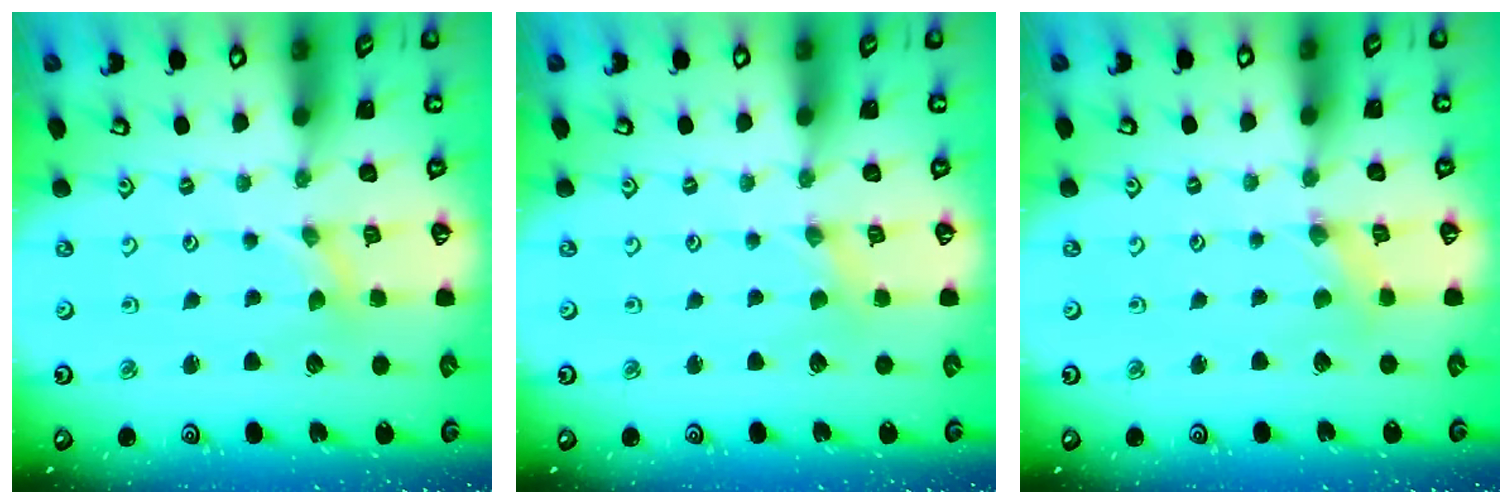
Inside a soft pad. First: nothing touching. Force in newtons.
{"total": 0.0}
{"total": 1.4, "press": 1.3, "slide": 0.3}